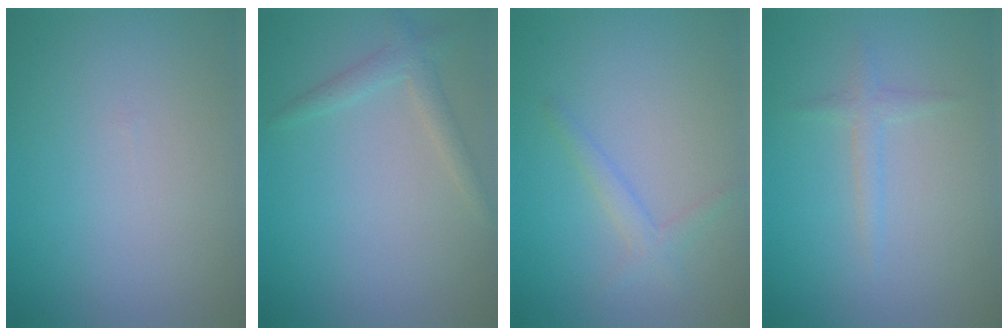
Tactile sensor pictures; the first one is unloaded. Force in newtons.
{"total": 1.8, "press": 1.8, "slide": 0.1}
{"total": 1.6, "press": 1.6, "slide": 0.1}
{"total": 1.3, "press": 1.2, "slide": 0.0}